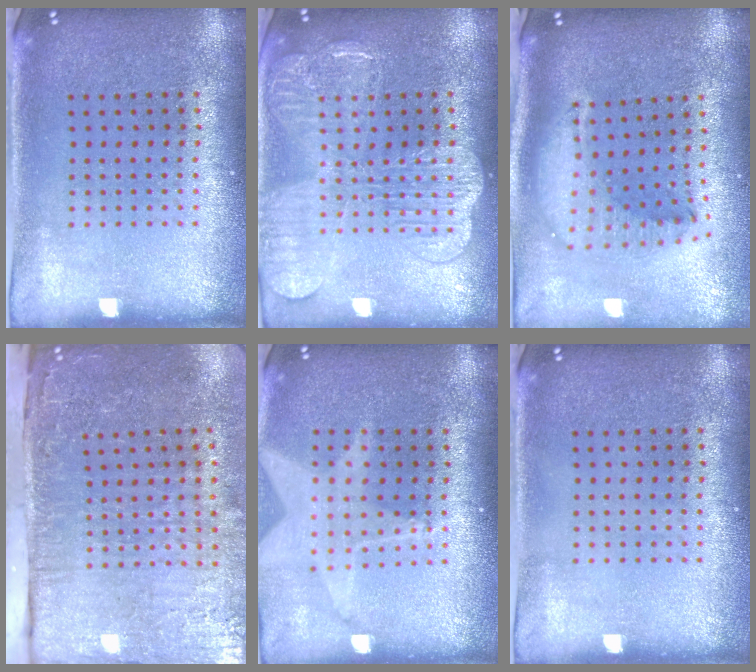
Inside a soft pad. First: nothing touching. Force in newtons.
{"total": 3.3, "press": 3.3, "slide": 0.5}
{"total": 2.2, "press": 1.7, "slide": 1.4}
{"total": 5.0, "press": 4.0, "slide": 3.0}
{"total": 1.8, "press": 1.5, "slide": 1.1}
{"total": 0.0}